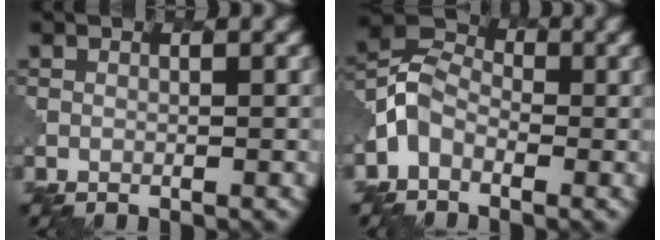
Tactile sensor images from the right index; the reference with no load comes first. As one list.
[{"total": 3.8, "force": [-1.6, 2.8, 2.1], "torque": [-0.044, 0.010, -0.042]}]